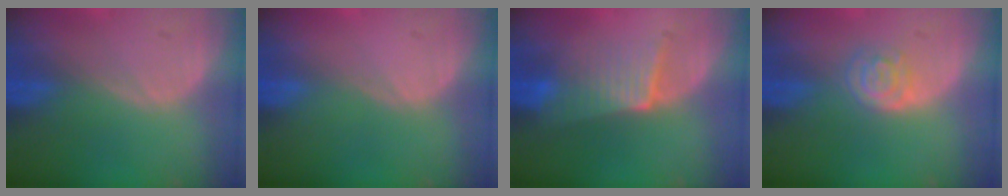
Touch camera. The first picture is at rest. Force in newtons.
{"total": 0.0}
{"total": 6.5, "press": 5.6, "slide": 3.2}
{"total": 3.7, "press": 3.6, "slide": 1.0}